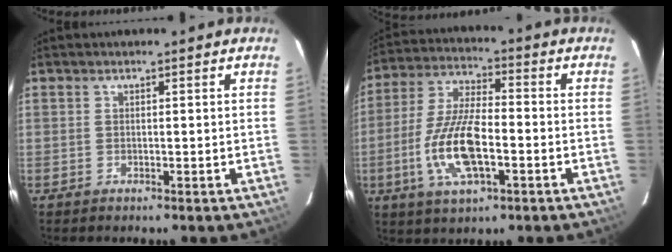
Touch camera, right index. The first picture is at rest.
{"total": 13.7, "force": [-4.2, 4.8, 12.1], "torque": [-0.256, -0.004, -0.078]}